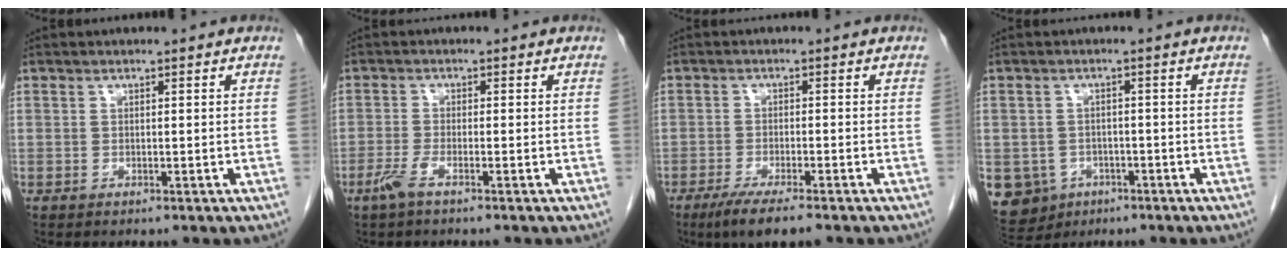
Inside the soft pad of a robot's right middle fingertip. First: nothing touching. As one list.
[{"total": 2.6, "force": [-1.7, 0.2, 1.9], "torque": [-0.048, -0.004, -0.041]}, {"total": 6.3, "force": [-4.5, 0.7, 4.4], "torque": [-0.075, -0.016, -0.071]}, {"total": 9.5, "force": [-4.1, 8.2, 2.2], "torque": [-0.069, 0.005, -0.051]}]